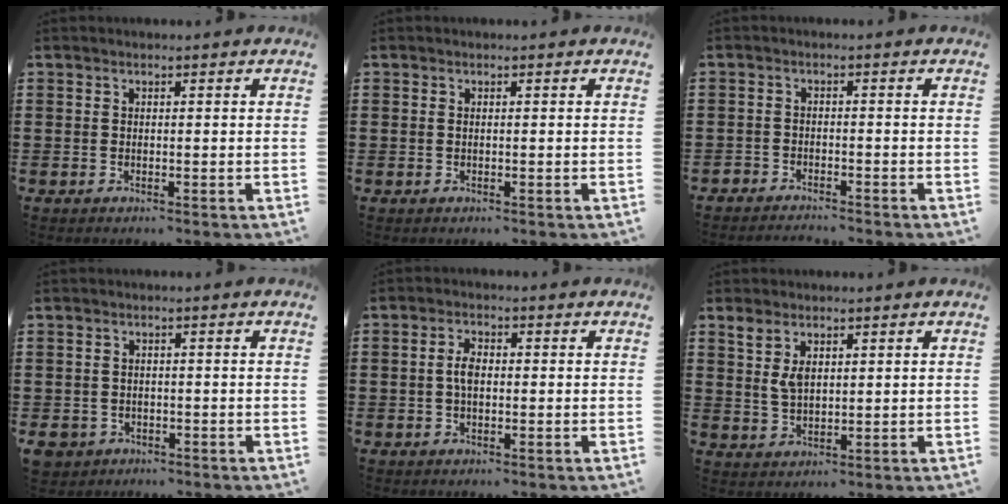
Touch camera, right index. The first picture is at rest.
{"total": 0.0}
{"total": 2.4, "force": [-2.3, 0.1, -0.4], "torque": [0.001, 0.001, -0.053]}
{"total": 2.0, "force": [-1.4, 1.4, 0.0], "torque": [-0.013, -0.003, -0.035]}
{"total": 3.2, "force": [-0.1, 1.6, 2.8], "torque": [-0.061, 0.003, -0.006]}
{"total": 3.9, "force": [1.7, 1.9, 2.9], "torque": [-0.064, 0.008, 0.030]}